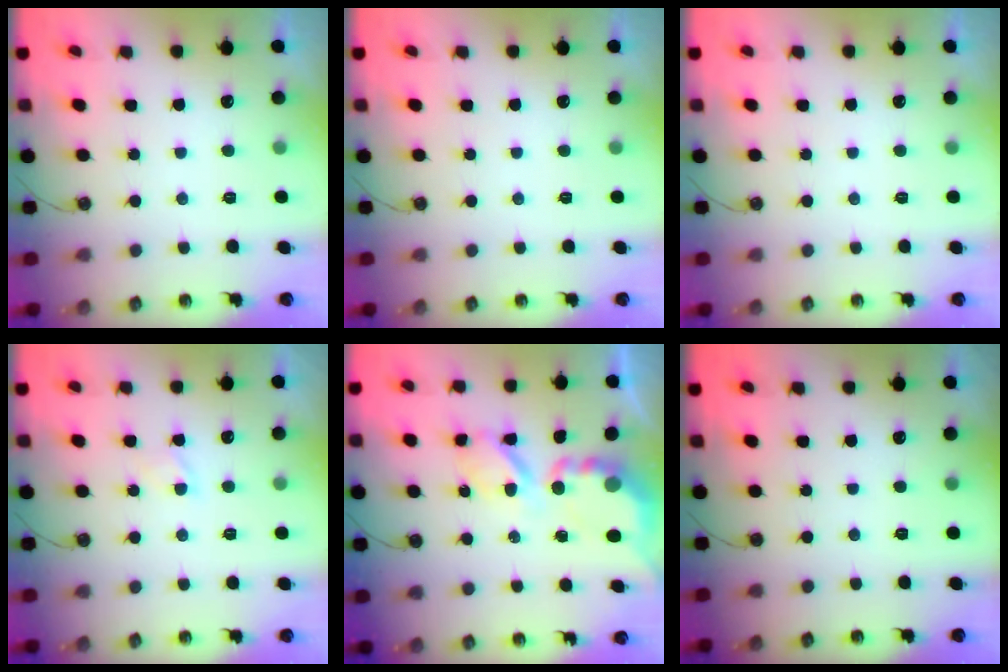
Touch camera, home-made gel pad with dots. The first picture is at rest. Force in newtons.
{"total": 0.0}
{"total": 0.0}
{"total": 2.3, "press": 2.2, "slide": 0.3}
{"total": 7.7, "press": 7.7, "slide": 0.7}
{"total": 0.0}